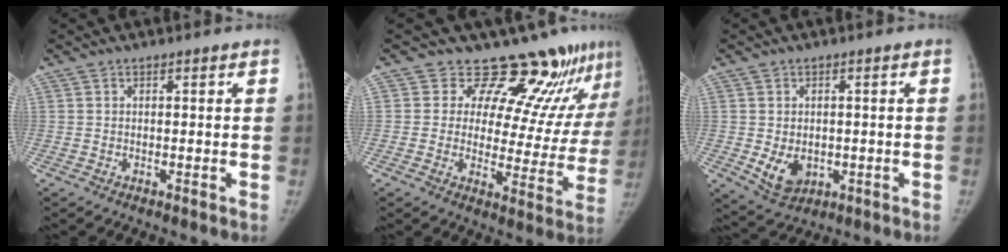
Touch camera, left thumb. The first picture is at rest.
{"total": 16.2, "force": [13.9, 5.6, 6.1], "torque": [-0.022, -0.102, 0.170]}
{"total": 5.9, "force": [-0.9, 4.4, 3.8], "torque": [-0.045, -0.010, 0.002]}